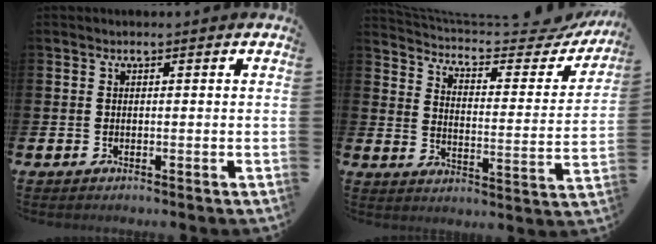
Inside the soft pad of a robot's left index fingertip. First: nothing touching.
{"total": 5.5, "force": [4.9, 1.5, 1.8], "torque": [-0.052, -0.045, 0.075]}